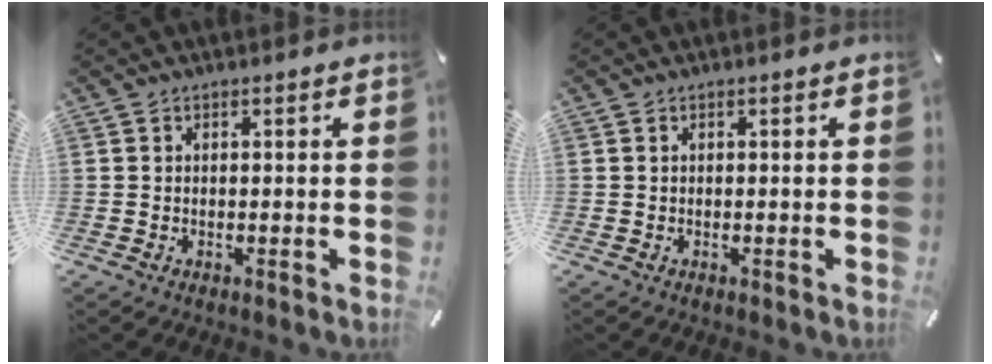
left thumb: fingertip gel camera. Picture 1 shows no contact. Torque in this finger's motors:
{"motor_torque": [0.05, 0.61, 0.12, 0.19, 0.04]}